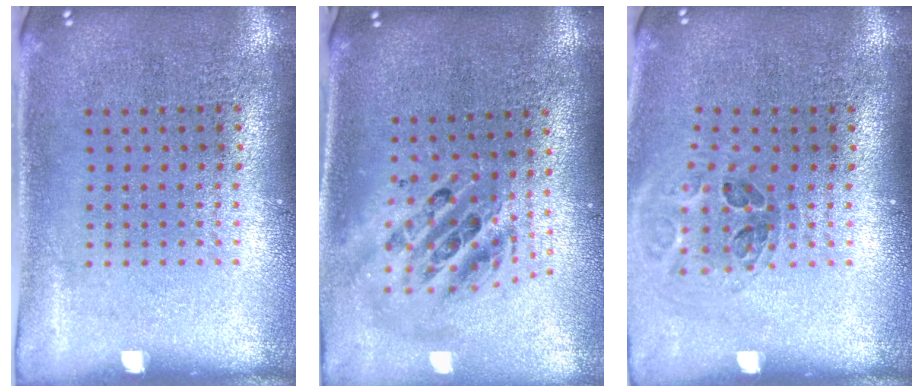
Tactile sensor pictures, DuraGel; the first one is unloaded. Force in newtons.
{"total": 2.3, "press": 1.7, "slide": 1.5}
{"total": 0.9, "press": 0.9, "slide": 0.2}